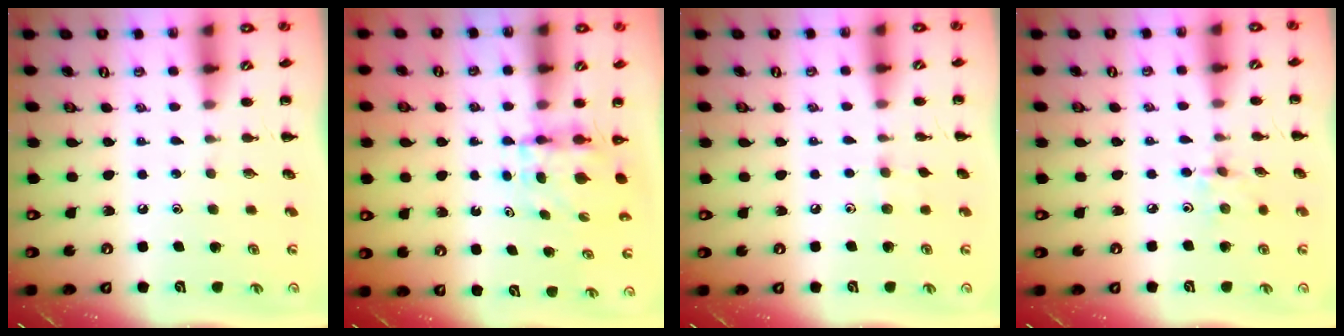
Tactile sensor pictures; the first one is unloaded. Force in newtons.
{"total": 3.9, "press": 3.9, "slide": 0.3}
{"total": 4.6, "press": 4.4, "slide": 1.5}
{"total": 2.9, "press": 2.7, "slide": 0.9}